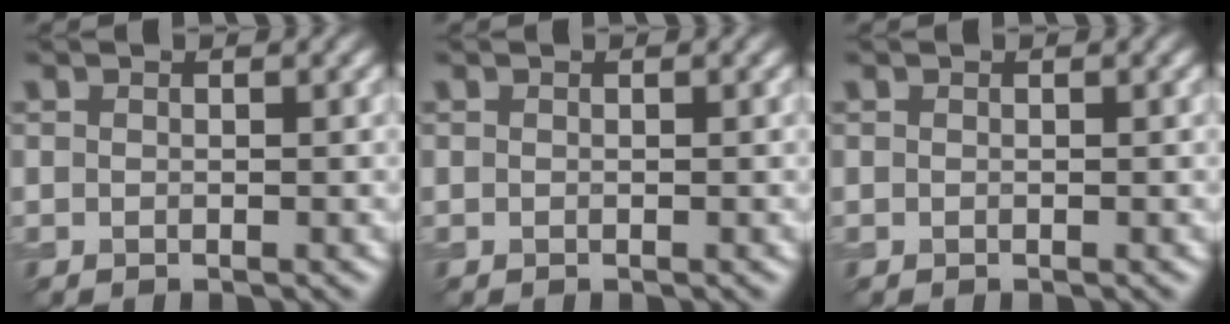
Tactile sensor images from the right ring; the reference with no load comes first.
{"total": 0.0}
{"total": 0.0}